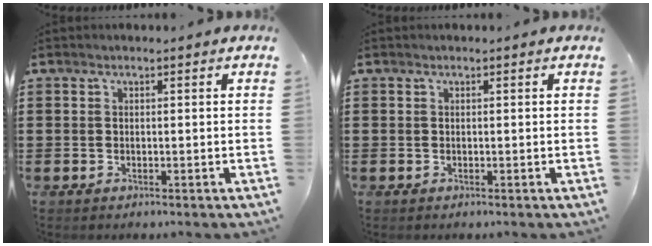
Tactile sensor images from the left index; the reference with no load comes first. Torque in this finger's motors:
{"motor_torque": [0.00, 0.00, 0.00, 0.00]}